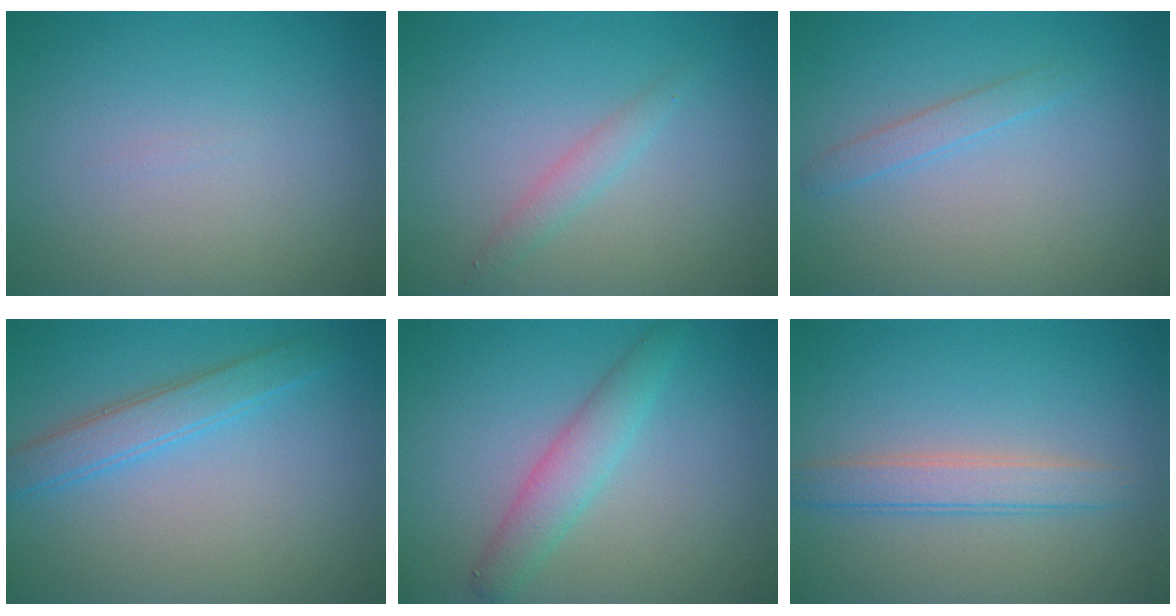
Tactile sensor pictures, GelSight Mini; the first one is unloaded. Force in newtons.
{"total": 1.4, "press": 1.4, "slide": 0.0}
{"total": 1.3, "press": 1.3, "slide": 0.1}
{"total": 2.8, "press": 2.8, "slide": 0.1}
{"total": 2.8, "press": 2.8, "slide": 0.1}
{"total": 2.7, "press": 2.7, "slide": 0.0}